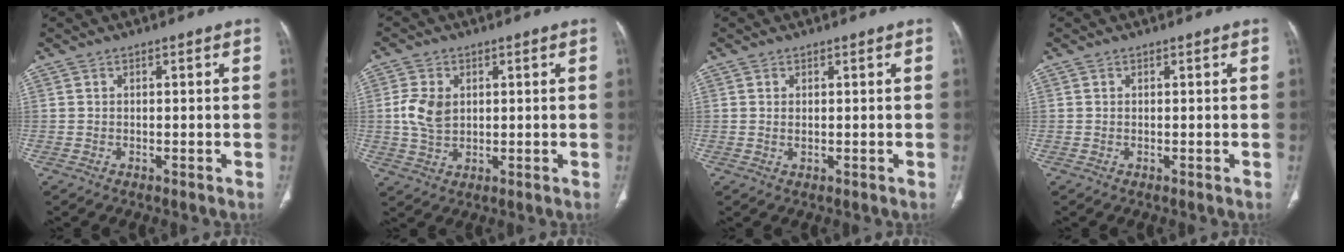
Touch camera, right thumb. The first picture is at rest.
{"total": 6.2, "force": [1.0, 4.4, 4.3], "torque": [-0.080, -0.002, 0.023]}
{"total": 0.9, "force": [0.2, 0.5, 0.8], "torque": [-0.017, -0.001, 0.008]}
{"total": 0.0}